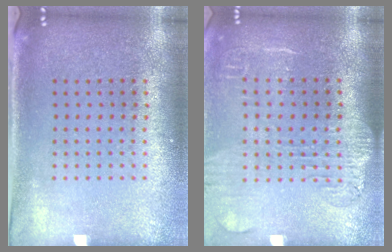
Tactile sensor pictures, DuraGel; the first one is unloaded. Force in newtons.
{"total": 1.9, "press": 1.6, "slide": 1.0}